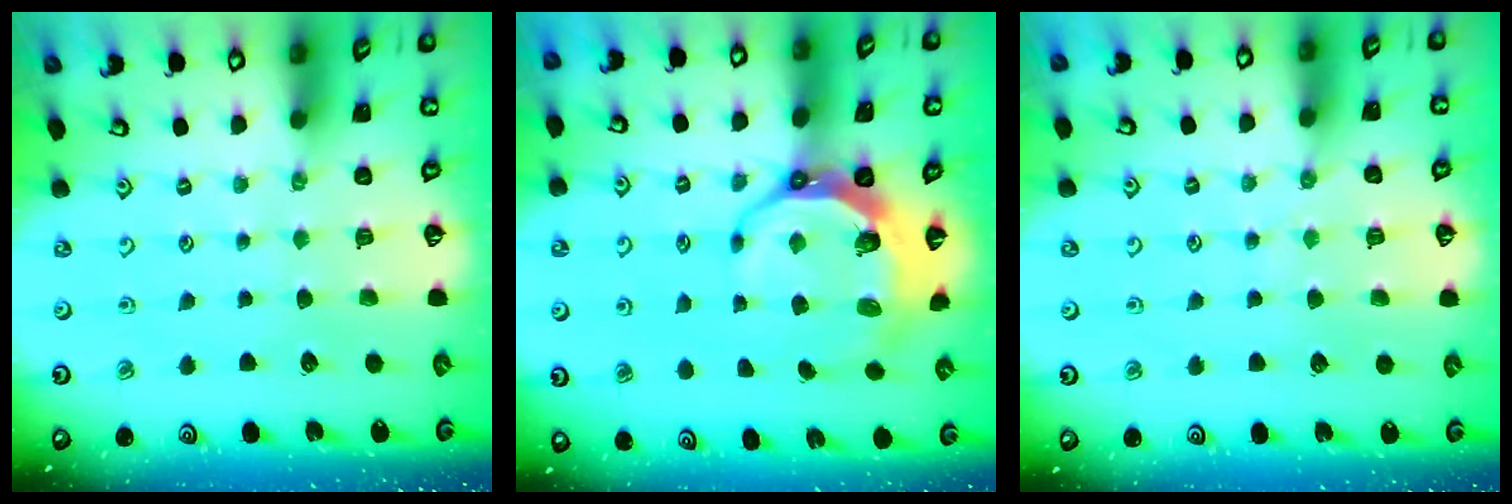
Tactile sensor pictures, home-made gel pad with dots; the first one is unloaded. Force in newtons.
{"total": 8.4, "press": 7.3, "slide": 4.2}
{"total": 5.7, "press": 5.7, "slide": 0.6}